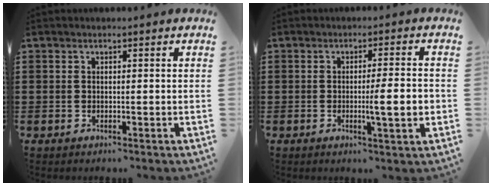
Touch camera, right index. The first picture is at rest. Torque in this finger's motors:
{"motor_torque": [2.14, 0.00, 0.57, 0.16]}